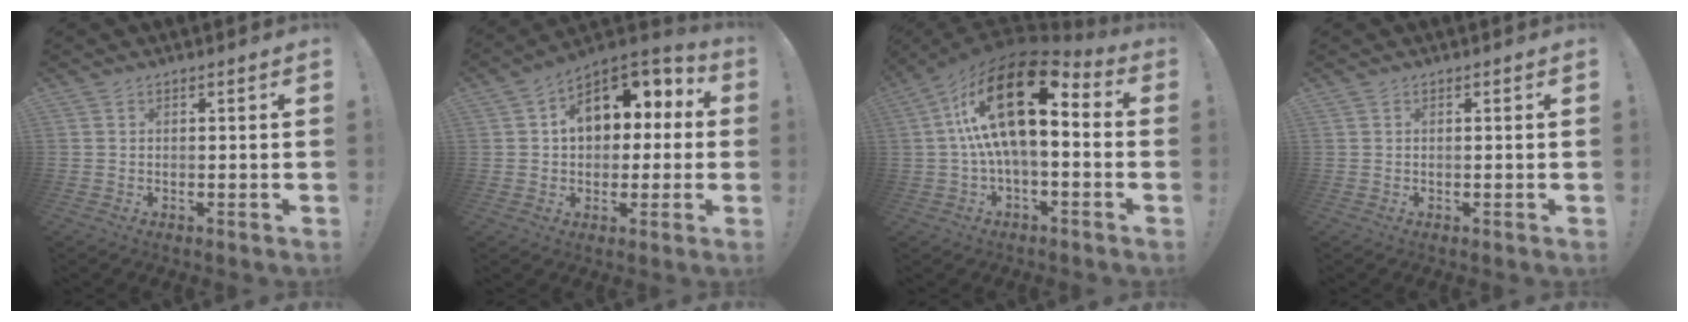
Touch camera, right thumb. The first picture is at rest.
{"total": 14.4, "force": [4.6, 10.7, 8.5], "torque": [-0.114, -0.014, 0.085]}
{"total": 22.2, "force": [4.8, 9.0, 19.8], "torque": [-0.359, -0.025, 0.085]}
{"total": 0.0}